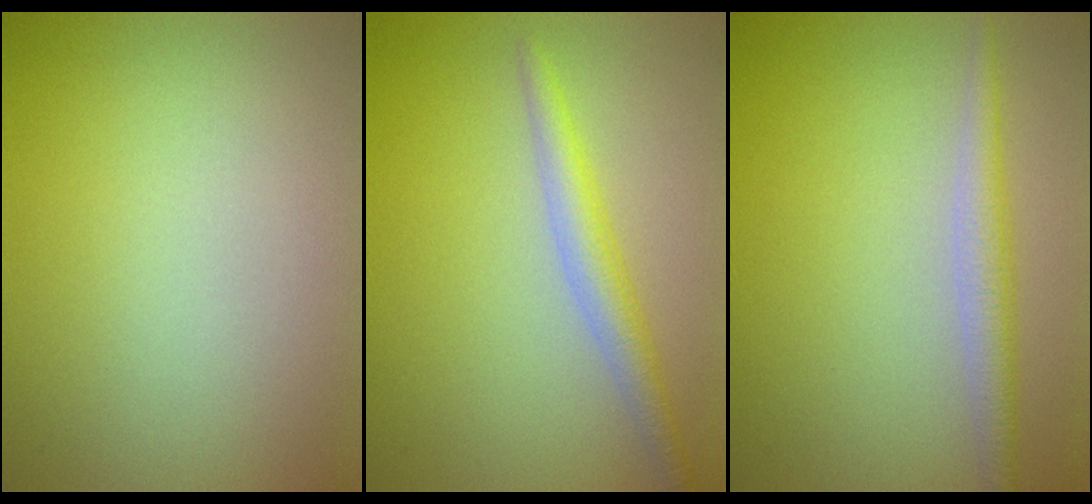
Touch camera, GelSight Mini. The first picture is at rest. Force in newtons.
{"total": 2.7, "press": 2.7, "slide": 0.1}
{"total": 2.4, "press": 2.4, "slide": 0.1}